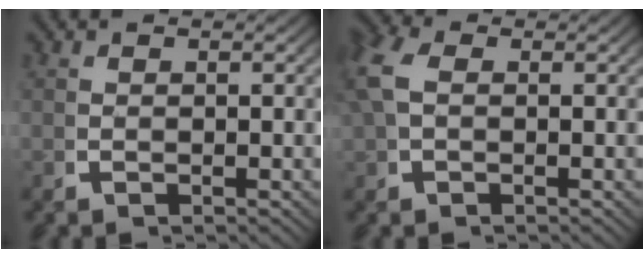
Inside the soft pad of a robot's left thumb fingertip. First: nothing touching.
{"total": 3.2, "force": [0.6, 2.4, 2.1], "torque": [-0.064, -0.008, 0.016]}